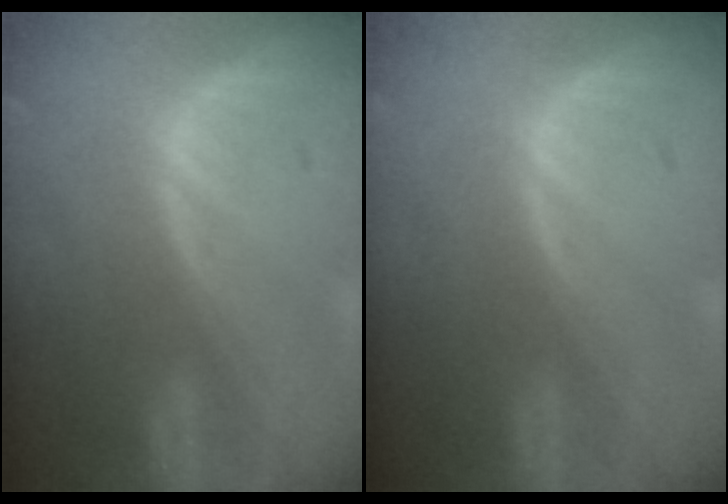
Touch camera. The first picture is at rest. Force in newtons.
{"total": 0.0}